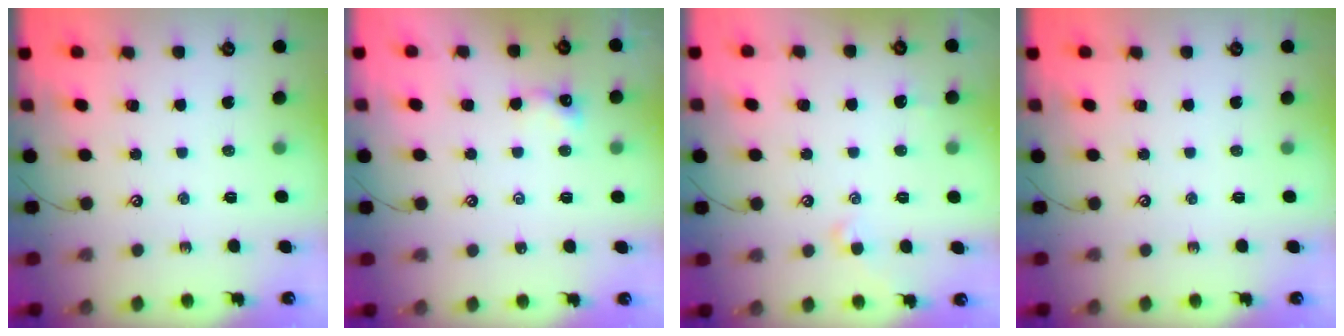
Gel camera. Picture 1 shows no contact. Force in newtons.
{"total": 1.2, "press": 1.2, "slide": 0.4}
{"total": 1.9, "press": 1.8, "slide": 0.6}
{"total": 0.0}